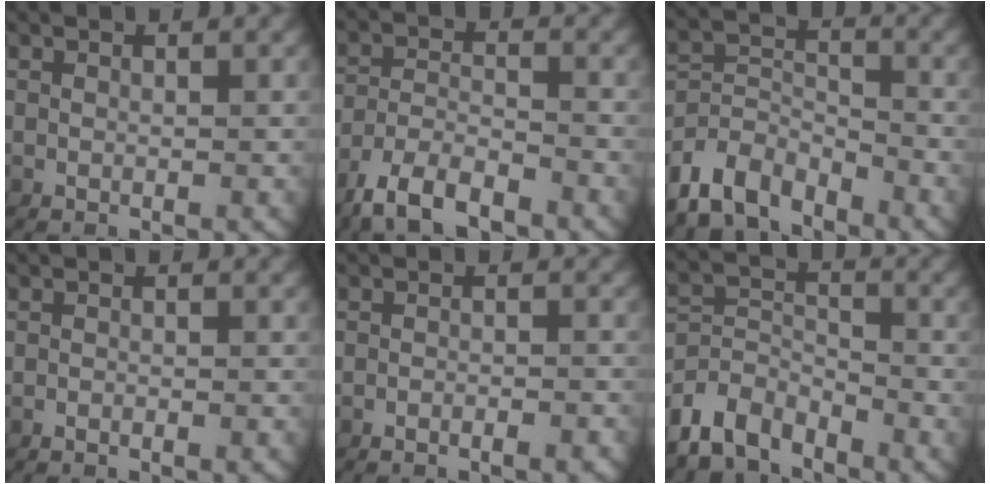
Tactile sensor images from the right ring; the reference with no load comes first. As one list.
[{"total": 5.7, "force": [-4.3, 2.6, 2.7], "torque": [-0.057, -0.013, -0.071]}, {"total": 6.9, "force": [-4.3, 4.7, 2.7], "torque": [-0.062, -0.037, -0.066]}, {"total": 0.8, "force": [-0.8, 0.0, 0.3], "torque": [-0.009, -0.005, -0.013]}, {"total": 1.5, "force": [-1.3, 0.2, 0.6], "torque": [-0.009, -0.002, -0.026]}, {"total": 6.0, "force": [-3.9, 4.0, 2.1], "torque": [-0.052, -0.034, -0.061]}]